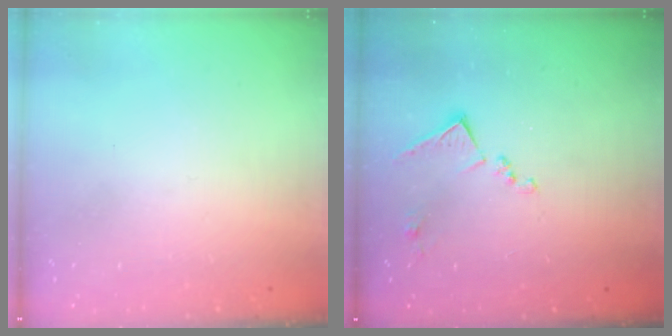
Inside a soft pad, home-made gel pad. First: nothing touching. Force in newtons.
{"total": 10.2, "press": 10.1, "slide": 0.6}